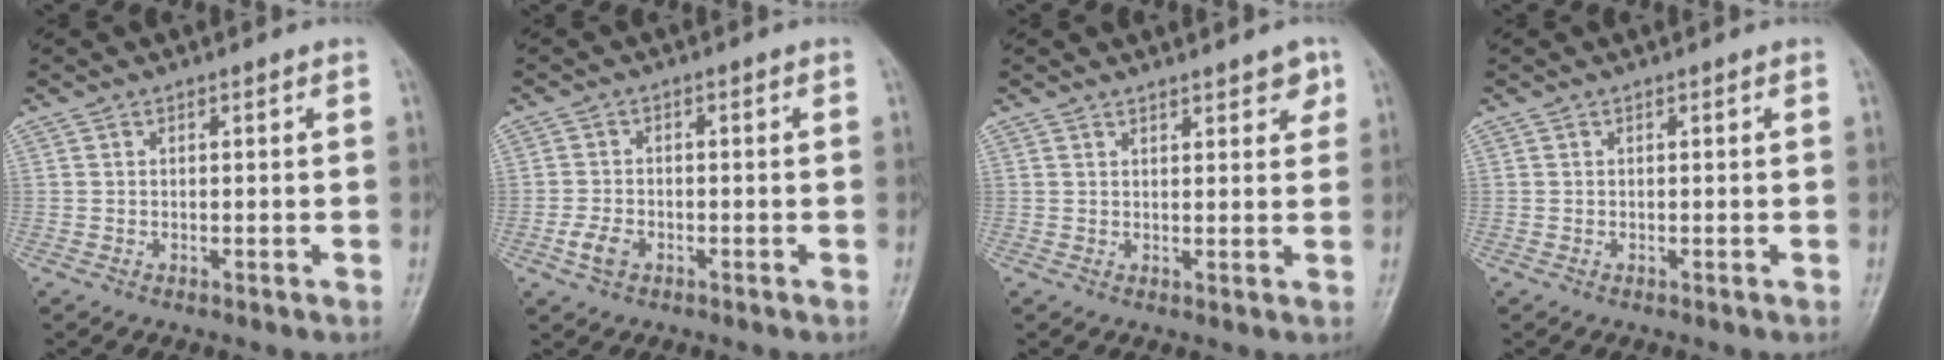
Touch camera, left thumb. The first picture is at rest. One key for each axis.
{"total": 3.6, "fx": -1.7, "fy": 2.4, "fz": 2.1, "tx": -0.043, "ty": 0.006, "tz": -0.033}
{"total": 4.0, "fx": 2.6, "fy": 1.7, "fz": 2.5, "tx": -0.012, "ty": -0.012, "tz": 0.032}
{"total": 0.0}